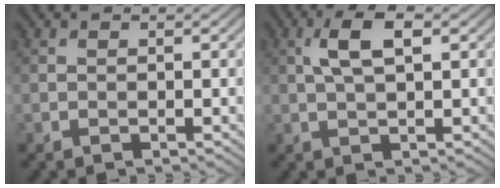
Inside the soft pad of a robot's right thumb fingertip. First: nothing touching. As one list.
[{"total": 4.7, "force": [1.3, 1.6, 4.2], "torque": [-0.092, 0.009, 0.023]}]